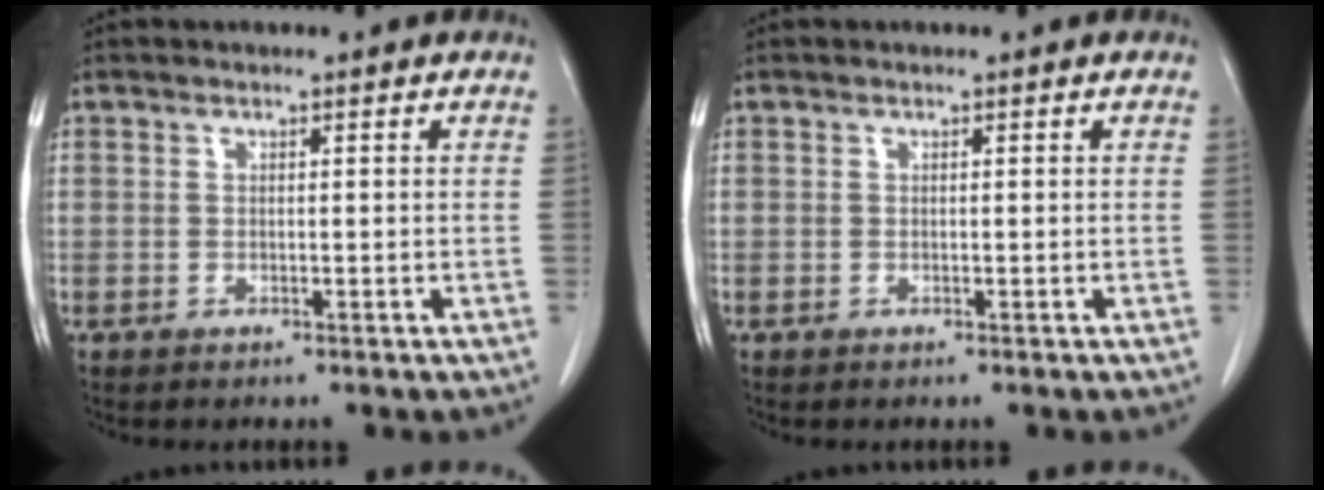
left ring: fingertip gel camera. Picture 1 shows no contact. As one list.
[{"total": 0.0}]